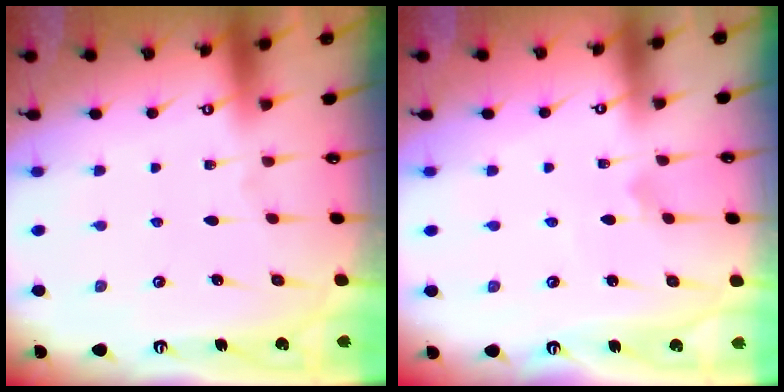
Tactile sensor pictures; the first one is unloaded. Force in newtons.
{"total": 1.9, "press": 1.9, "slide": 0.1}